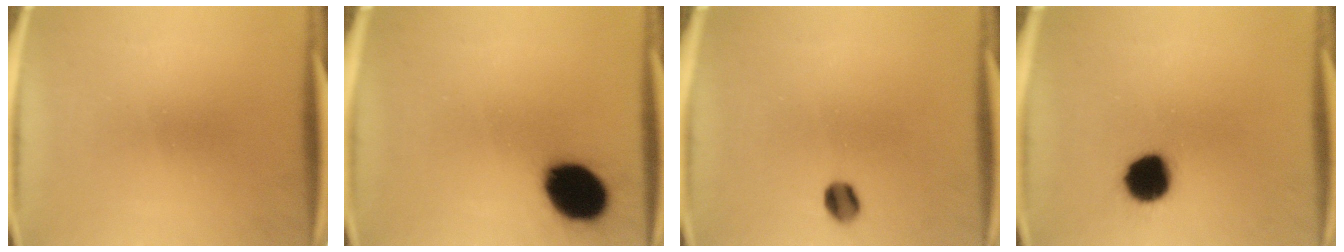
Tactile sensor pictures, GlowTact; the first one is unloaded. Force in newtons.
{"total": 14.8}
{"total": 3.4}
{"total": 10.1}